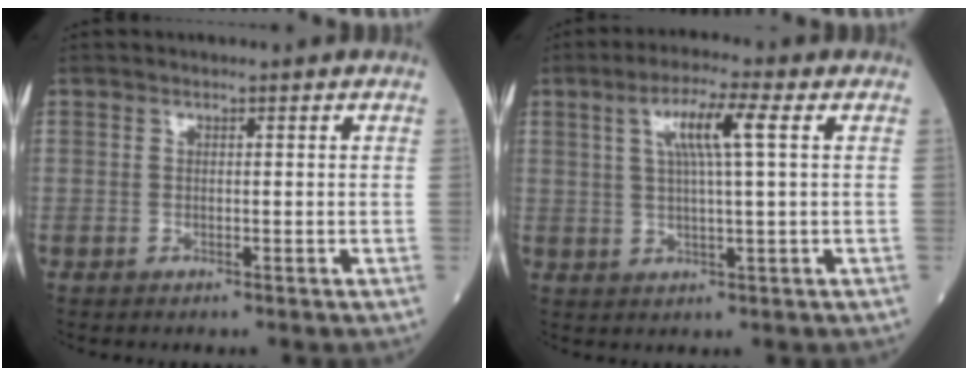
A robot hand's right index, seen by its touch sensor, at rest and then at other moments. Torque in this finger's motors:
{"motor_torque": [0.78, 0.23, 0.40, 0.13]}